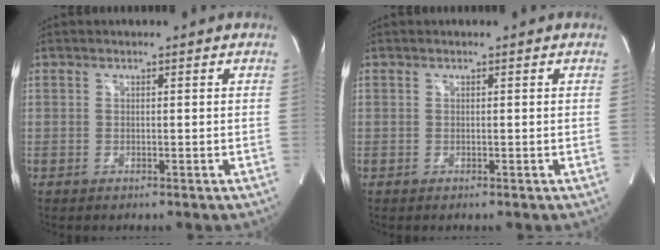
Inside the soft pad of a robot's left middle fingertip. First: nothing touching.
{"total": 0.0}